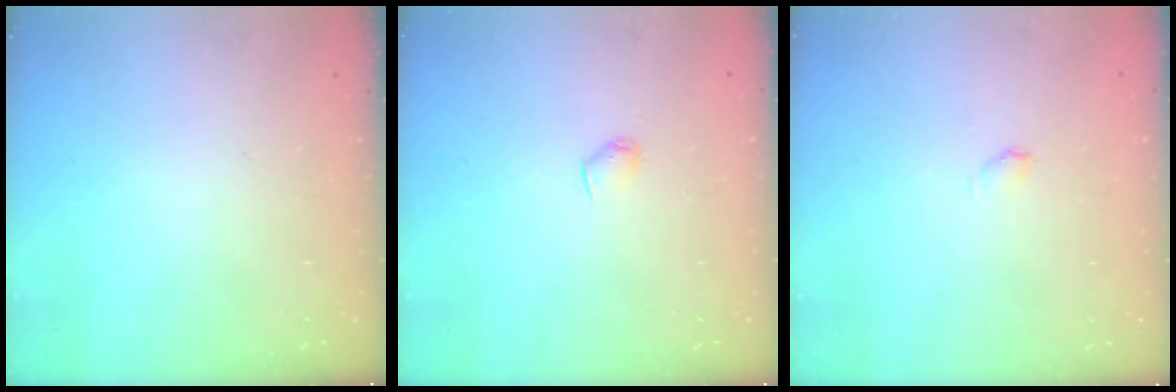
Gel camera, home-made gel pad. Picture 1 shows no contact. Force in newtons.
{"total": 3.9, "press": 3.9, "slide": 0.5}
{"total": 3.4, "press": 3.3, "slide": 0.7}